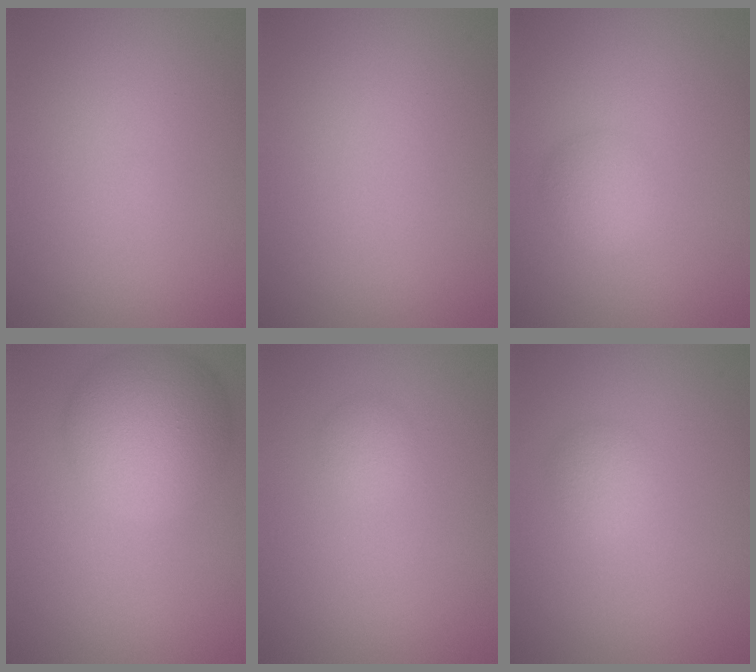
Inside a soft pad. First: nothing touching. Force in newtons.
{"total": 0.0}
{"total": 2.2, "press": 2.2, "slide": 0.0}
{"total": 8.0, "press": 8.0, "slide": 0.4}
{"total": 1.3, "press": 1.3, "slide": 0.1}
{"total": 1.9, "press": 1.9, "slide": 0.1}